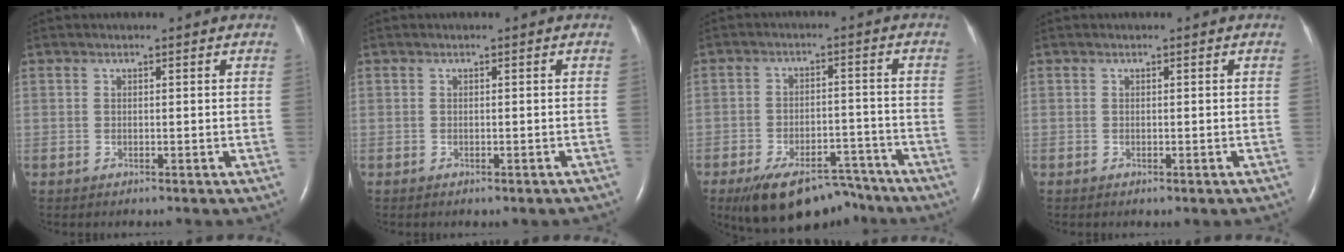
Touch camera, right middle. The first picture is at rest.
{"total": 2.5, "force": [-2.1, 0.9, 1.1], "torque": [-0.011, -0.004, -0.023]}
{"total": 13.2, "force": [-10.6, 5.4, 5.8], "torque": [-0.086, 0.011, -0.160]}
{"total": 0.7, "force": [-0.5, 0.3, 0.4], "torque": [-0.009, -0.003, -0.004]}